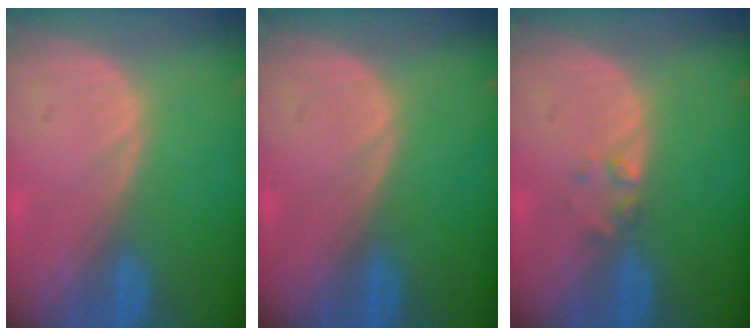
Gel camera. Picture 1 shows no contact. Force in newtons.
{"total": 0.0}
{"total": 1.4, "press": 1.3, "slide": 0.2}